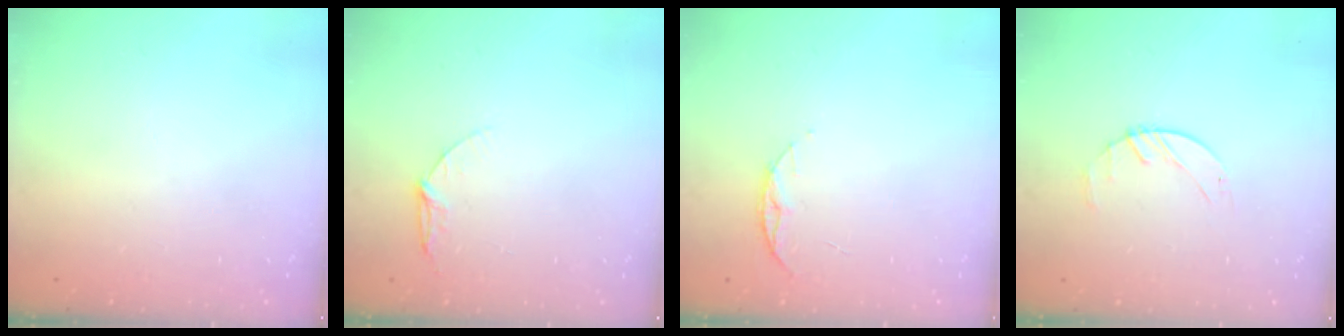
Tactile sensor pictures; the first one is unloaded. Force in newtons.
{"total": 5.4, "press": 5.4, "slide": 0.5}
{"total": 5.5, "press": 5.5, "slide": 0.6}
{"total": 1.9, "press": 1.9, "slide": 0.3}